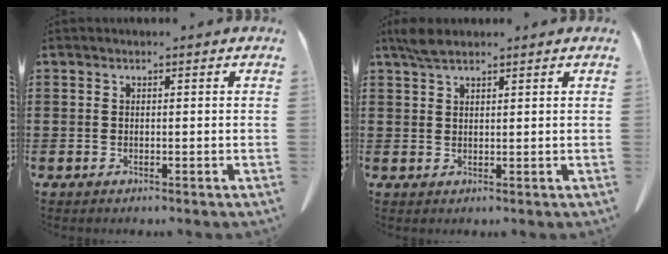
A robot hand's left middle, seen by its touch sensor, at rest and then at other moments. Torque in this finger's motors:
{"motor_torque": [1.07, 0.93, 0.04, 0.03]}